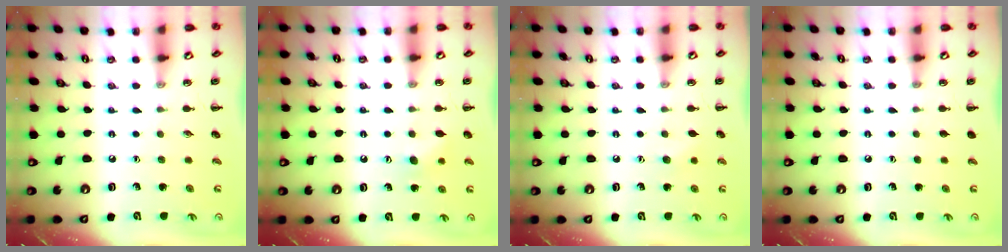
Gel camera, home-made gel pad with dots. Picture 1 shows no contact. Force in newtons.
{"total": 6.2, "press": 6.0, "slide": 1.5}
{"total": 5.1, "press": 4.9, "slide": 1.3}
{"total": 0.0}